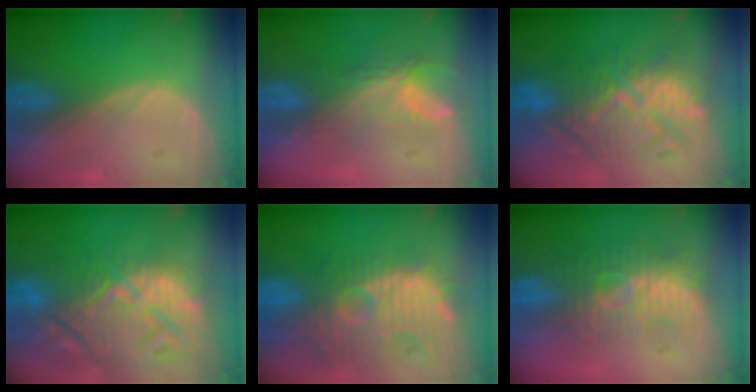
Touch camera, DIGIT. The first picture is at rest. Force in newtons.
{"total": 8.0, "press": 6.6, "slide": 4.5}
{"total": 10.2, "press": 10.2, "slide": 0.3}
{"total": 15.3, "press": 13.1, "slide": 7.9}
{"total": 14.0, "press": 12.4, "slide": 6.6}
{"total": 8.7, "press": 8.2, "slide": 2.8}